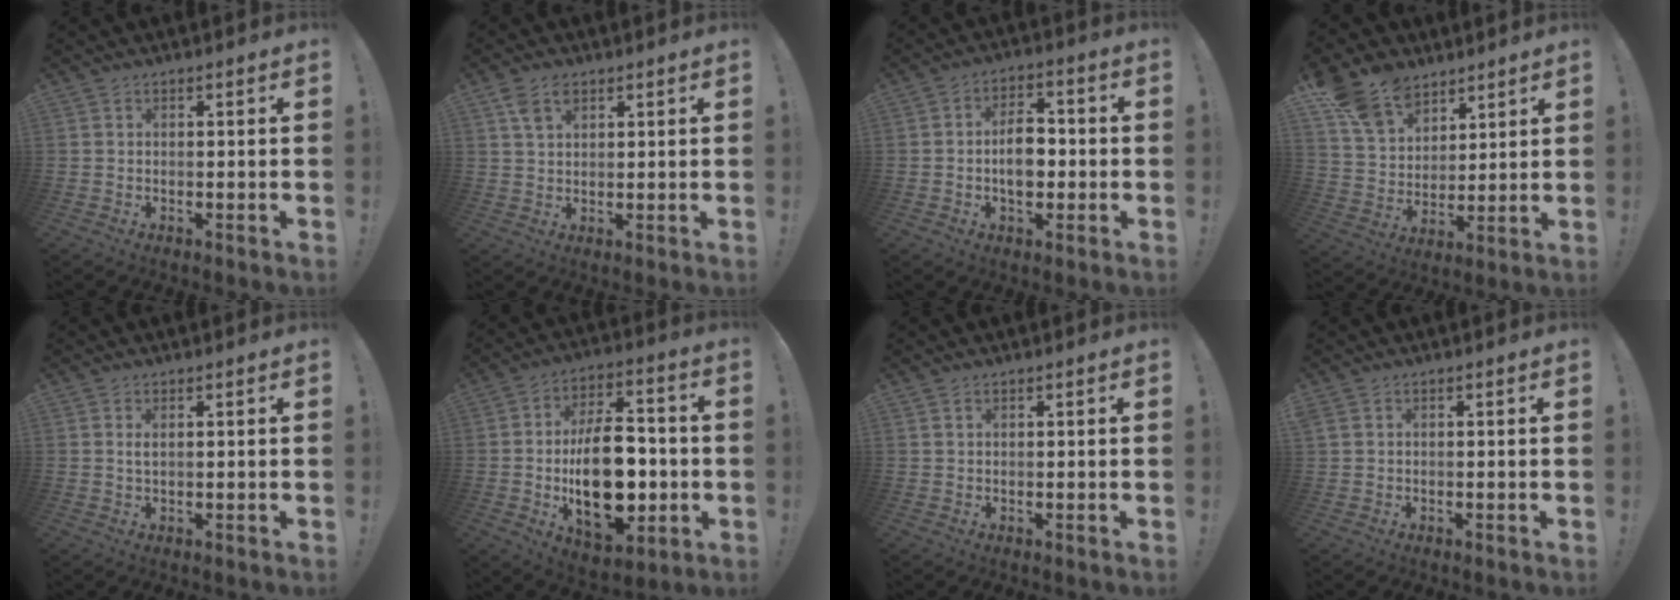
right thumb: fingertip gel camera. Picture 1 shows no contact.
{"total": 5.4, "force": [2.9, 3.1, 3.3], "torque": [-0.049, -0.011, 0.054]}
{"total": 8.9, "force": [-1.4, 5.9, 6.6], "torque": [-0.100, 0.008, -0.028]}
{"total": 14.0, "force": [9.5, 9.2, 4.7], "torque": [-0.080, -0.061, 0.186]}
{"total": 1.4, "force": [0.5, 0.2, 1.3], "torque": [-0.028, 0.000, 0.008]}
{"total": 22.7, "force": [-3.2, 13.3, 18.2], "torque": [-0.300, 0.007, -0.044]}
{"total": 0.8, "force": [0.5, 0.3, 0.5], "torque": [-0.012, 0.000, 0.010]}
{"total": 1.2, "force": [0.6, 0.8, 0.7], "torque": [-0.021, 0.005, 0.013]}